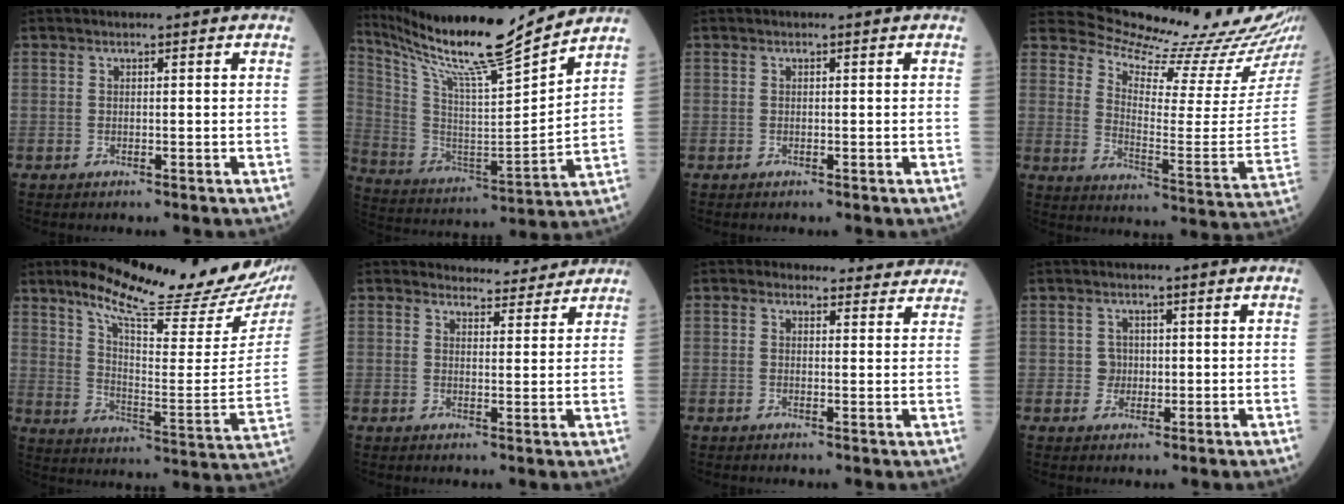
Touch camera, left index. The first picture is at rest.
{"total": 20.4, "force": [18.1, -0.9, 9.3], "torque": [-0.185, -0.034, 0.313]}
{"total": 0.0}
{"total": 19.5, "force": [19.0, -0.5, 4.6], "torque": [-0.086, -0.124, 0.244]}
{"total": 23.8, "force": [19.7, 2.5, 13.1], "torque": [-0.207, -0.053, 0.272]}
{"total": 4.9, "force": [4.8, 1.2, -0.1], "torque": [0.000, 0.001, 0.057]}
{"total": 7.4, "force": [6.8, 2.9, 0.3], "torque": [0.028, 0.011, 0.054]}
{"total": 2.1, "force": [0.1, 2.0, 0.4], "torque": [-0.005, 0.003, 0.001]}